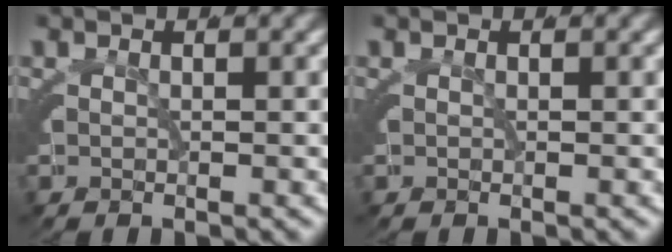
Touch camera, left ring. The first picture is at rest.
{"total": 0.0}